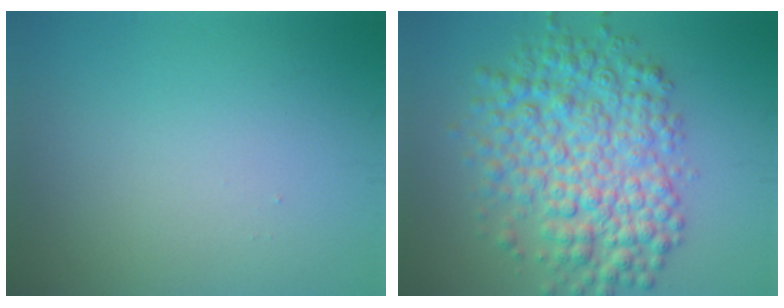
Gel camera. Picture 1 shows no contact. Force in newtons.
{"total": 8.1, "press": 8.1, "slide": 0.1}